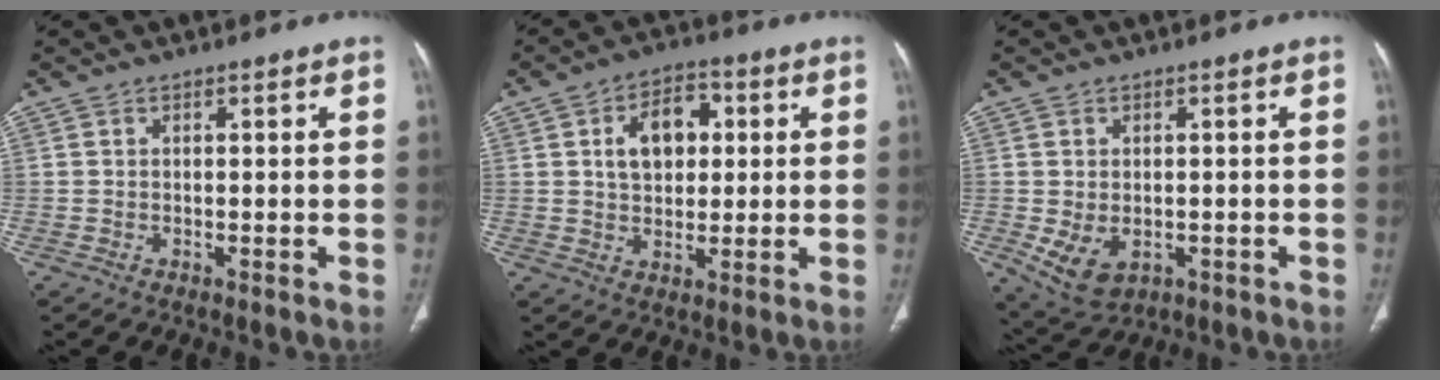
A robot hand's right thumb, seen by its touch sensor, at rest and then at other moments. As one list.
[{"total": 9.5, "force": [2.1, 6.5, 6.7], "torque": [-0.079, 0.007, 0.032]}, {"total": 6.9, "force": [-1.5, 4.7, 4.8], "torque": [-0.082, -0.004, -0.006]}]